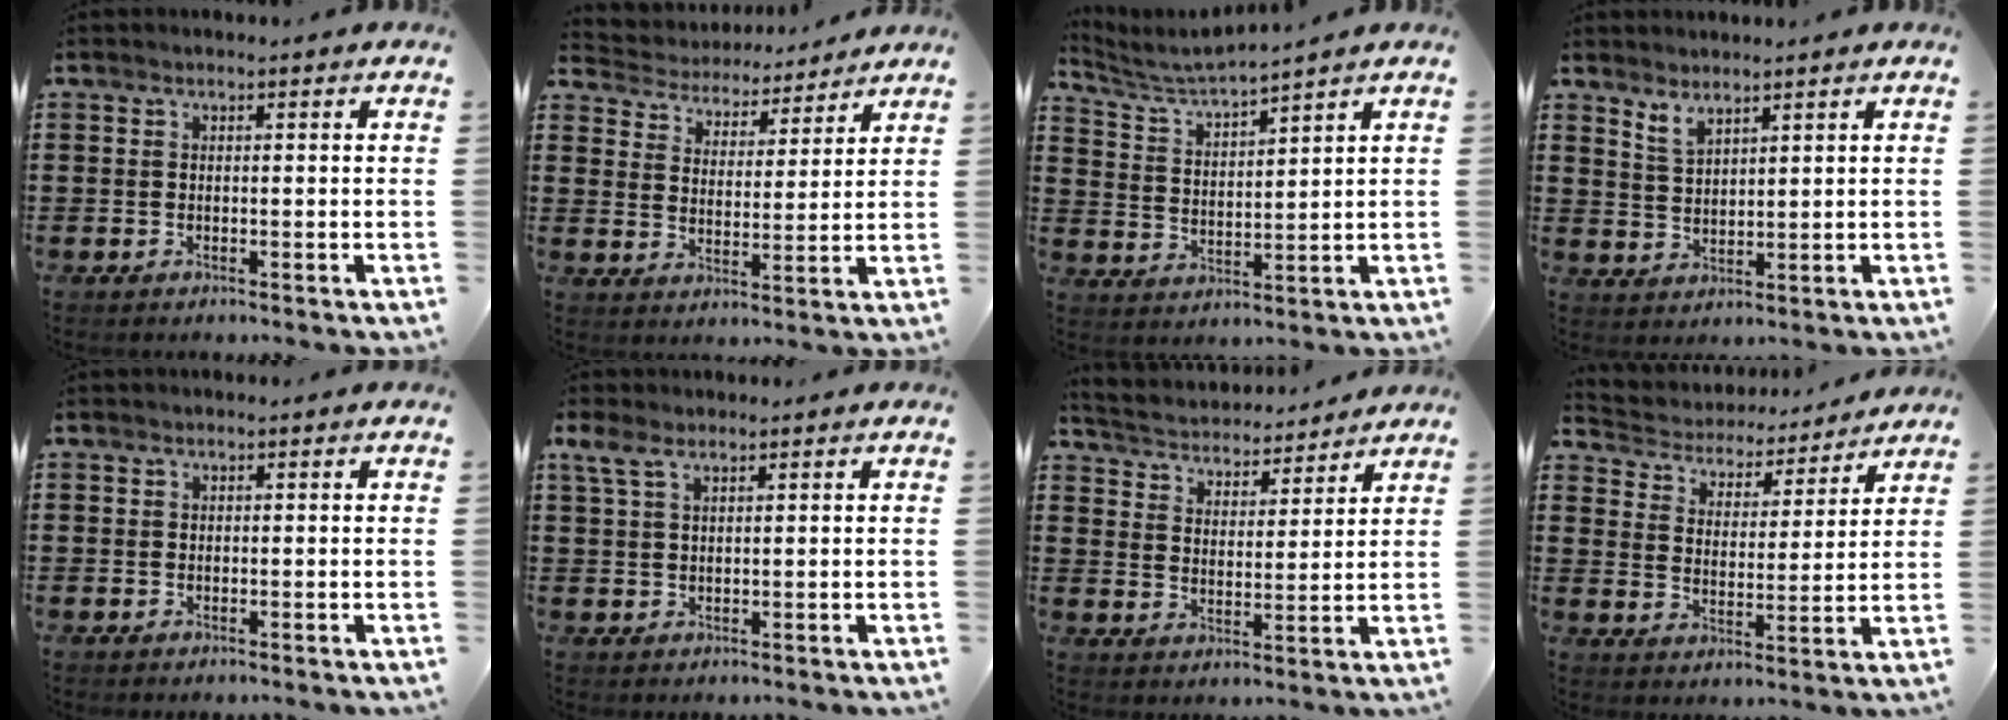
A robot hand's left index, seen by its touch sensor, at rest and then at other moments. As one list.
[{"total": 4.1, "force": [4.1, 0.4, -0.3], "torque": [-0.023, -0.033, 0.066]}, {"total": 3.8, "force": [3.6, -0.6, 1.2], "torque": [-0.040, -0.025, 0.057]}, {"total": 2.9, "force": [2.5, 0.8, 1.2], "torque": [-0.028, 0.000, 0.047]}, {"total": 0.0}, {"total": 2.8, "force": [1.5, 1.1, 2.1], "torque": [-0.048, 0.005, 0.027]}, {"total": 3.6, "force": [3.5, 0.3, -0.3], "torque": [-0.019, -0.031, 0.056]}, {"total": 4.0, "force": [4.0, 0.5, 0.0], "torque": [-0.027, -0.034, 0.063]}]